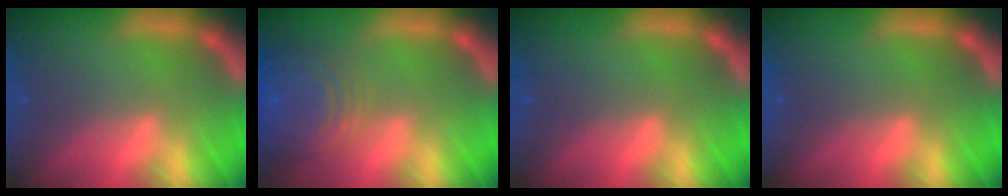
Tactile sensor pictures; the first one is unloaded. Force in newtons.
{"total": 9.5}
{"total": 0.0}
{"total": 0.0}